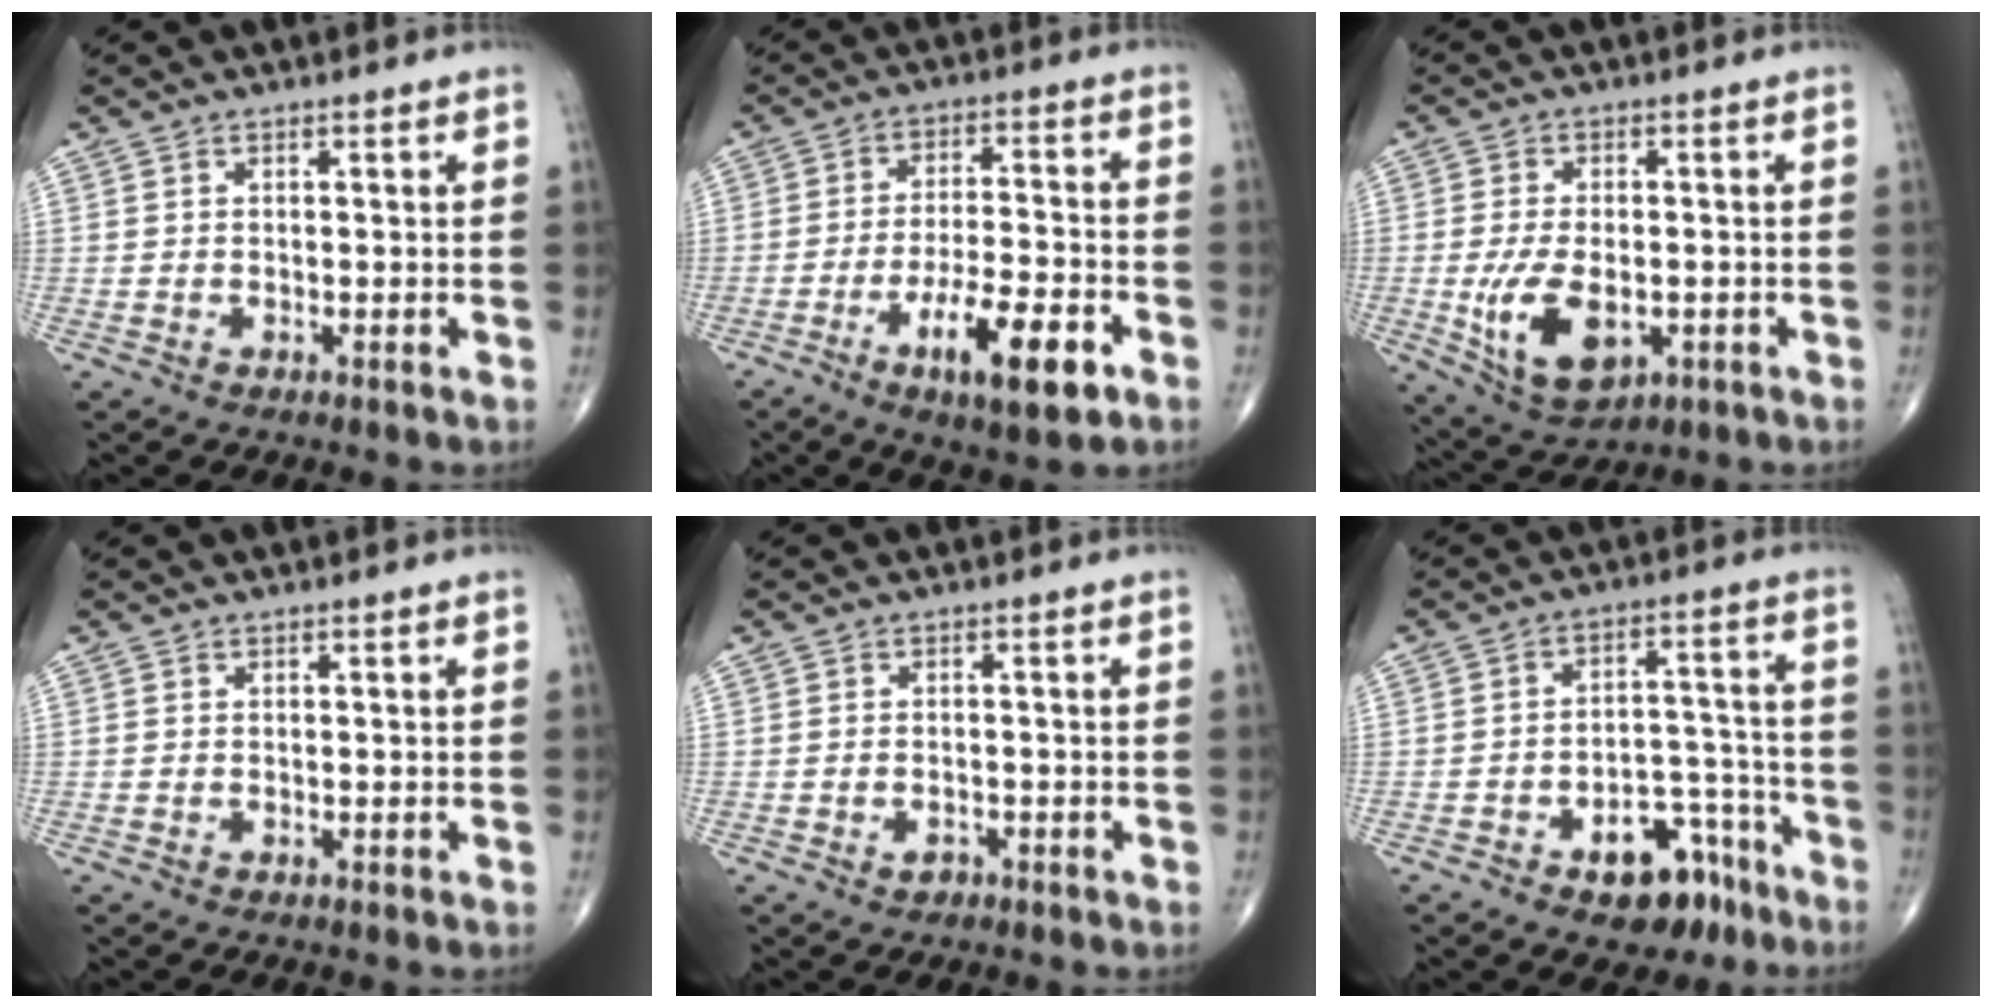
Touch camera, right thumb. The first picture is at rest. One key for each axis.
{"total": 12.6, "fx": -5.9, "fy": 3.7, "fz": 10.6, "tx": -0.176, "ty": 0.022, "tz": -0.092}
{"total": 10.2, "fx": -2.3, "fy": 5.8, "fz": 8.1, "tx": -0.137, "ty": -0.009, "tz": -0.025}
{"total": 0.0}
{"total": 1.6, "fx": -0.9, "fy": 1.1, "fz": 0.8, "tx": -0.013, "ty": 0.006, "tz": -0.012}
{"total": 11.6, "fx": -7.0, "fy": 6.5, "fz": 6.5, "tx": -0.053, "ty": 0.066, "tz": -0.095}